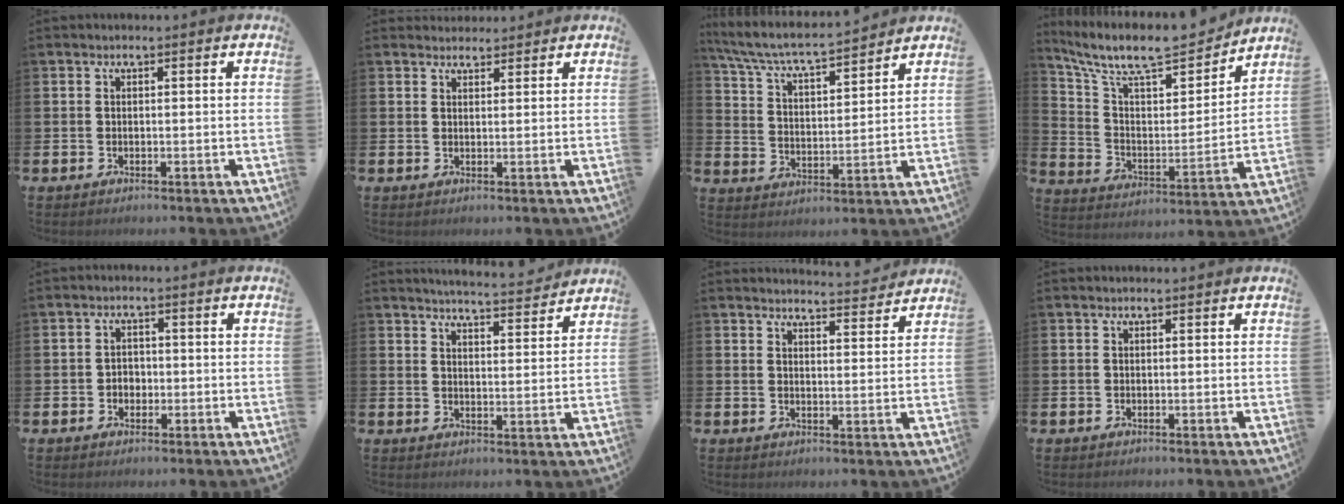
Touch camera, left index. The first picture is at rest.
{"total": 2.2, "force": [2.1, 0.7, -0.1], "torque": [0.007, -0.008, 0.037]}
{"total": 6.5, "force": [6.1, 0.4, 2.2], "torque": [-0.073, -0.047, 0.103]}
{"total": 10.5, "force": [9.1, 3.1, 4.2], "torque": [-0.120, -0.062, 0.158]}
{"total": 2.1, "force": [-0.6, 1.8, 0.9], "torque": [-0.010, 0.004, -0.016]}
{"total": 5.3, "force": [5.3, 0.0, 0.5], "torque": [-0.024, -0.035, 0.094]}
{"total": 4.1, "force": [4.1, -0.1, 0.2], "torque": [-0.004, -0.032, 0.069]}
{"total": 0.0}